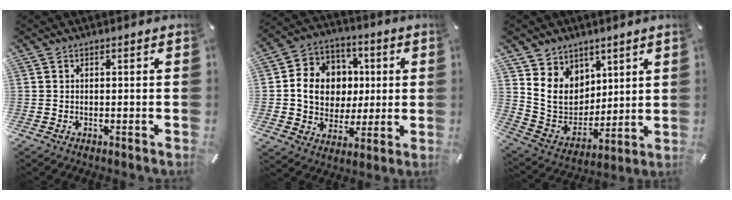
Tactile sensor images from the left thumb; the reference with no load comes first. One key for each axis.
{"total": 12.4, "fx": 0.7, "fy": 11.6, "fz": 4.6, "tx": -0.082, "ty": 0.010, "tz": 0.023}
{"total": 11.1, "fx": 4.9, "fy": 9.5, "fz": 2.7, "tx": -0.072, "ty": -0.036, "tz": 0.109}